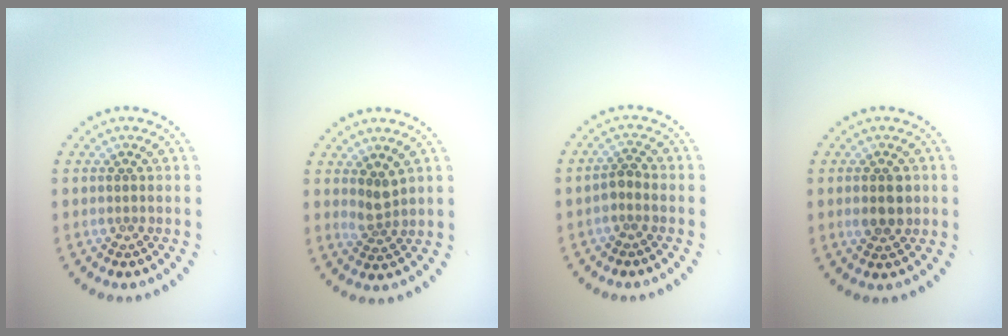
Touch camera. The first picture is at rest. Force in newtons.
{"total": 1.9, "press": 1.4, "slide": 1.2}
{"total": 1.1, "press": 0.9, "slide": 0.6}
{"total": 2.3, "press": 2.3, "slide": 0.3}